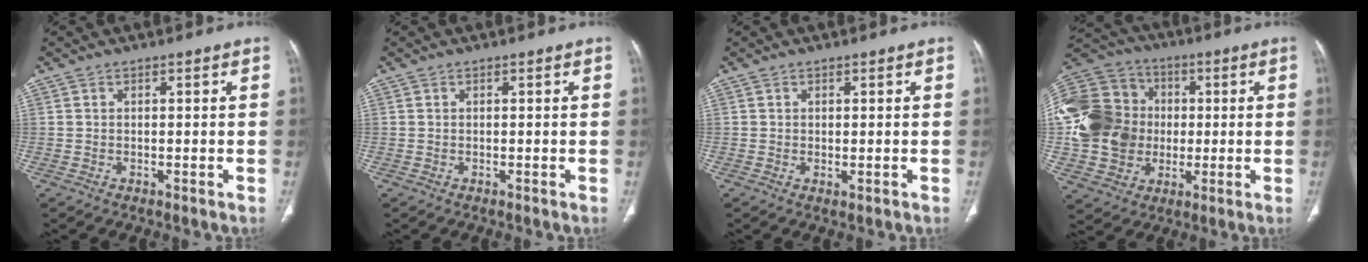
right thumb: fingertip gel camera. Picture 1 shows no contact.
{"total": 0.0}
{"total": 0.9, "force": [-0.1, 0.4, 0.8], "torque": [-0.017, -0.006, 0.002]}
{"total": 25.6, "force": [0.3, 21.1, 14.4], "torque": [-0.322, 0.040, 0.014]}